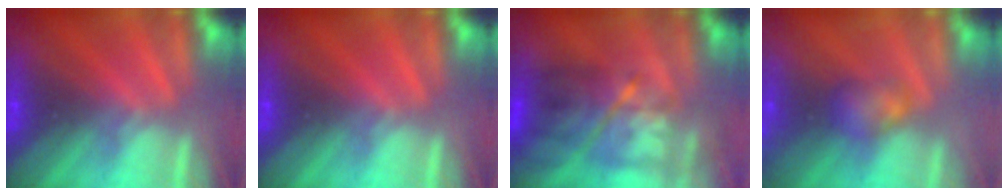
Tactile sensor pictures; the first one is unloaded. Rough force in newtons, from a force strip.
{"total": 0.0}
{"total": 9.4}
{"total": 3.0}